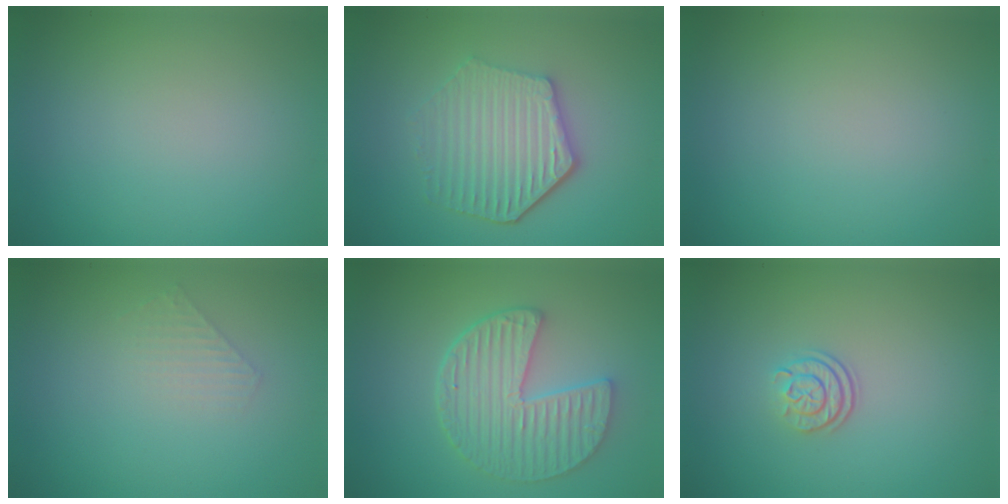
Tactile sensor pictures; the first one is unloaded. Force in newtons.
{"total": 5.3, "press": 4.3, "slide": 3.2}
{"total": 0.0}
{"total": 1.3, "press": 1.3, "slide": 0.2}
{"total": 5.4, "press": 4.5, "slide": 3.0}
{"total": 2.4, "press": 1.8, "slide": 1.6}